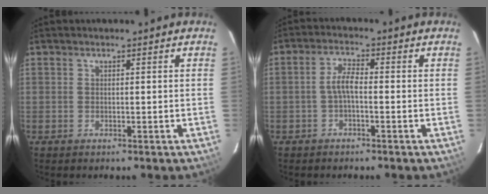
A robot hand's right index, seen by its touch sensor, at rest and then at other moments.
{"total": 3.1, "force": [-1.1, 1.0, 2.7], "torque": [-0.059, 0.011, -0.025]}